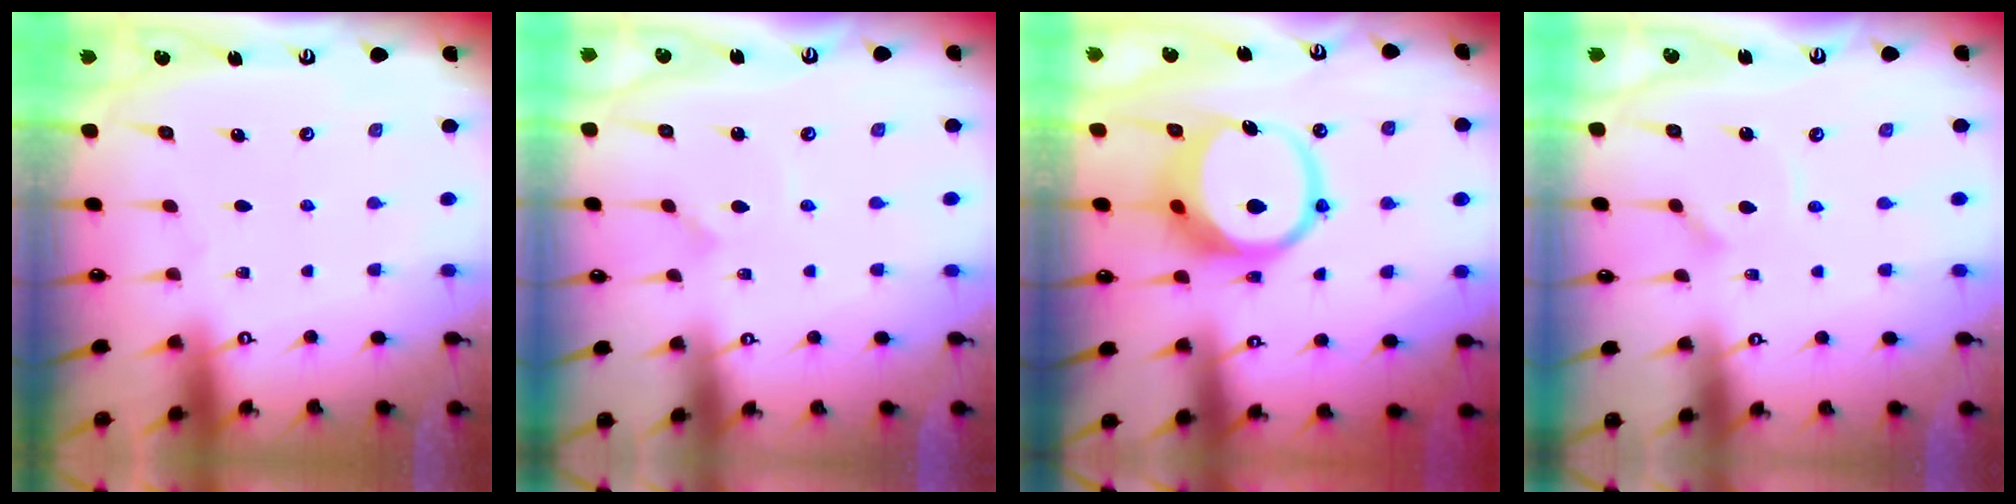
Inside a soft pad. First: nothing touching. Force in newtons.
{"total": 1.4, "press": 1.4, "slide": 0.0}
{"total": 13.2, "press": 13.2, "slide": 1.5}
{"total": 2.9, "press": 2.9, "slide": 0.3}